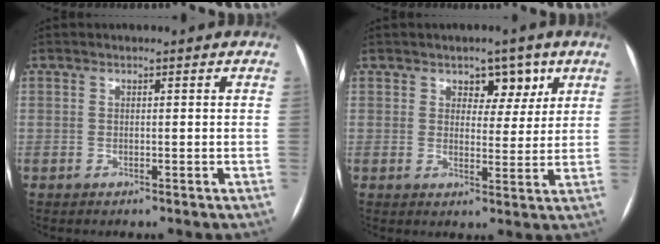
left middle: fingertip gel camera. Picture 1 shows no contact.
{"total": 4.9, "force": [2.8, 3.1, 2.6], "torque": [-0.023, 0.007, 0.039]}